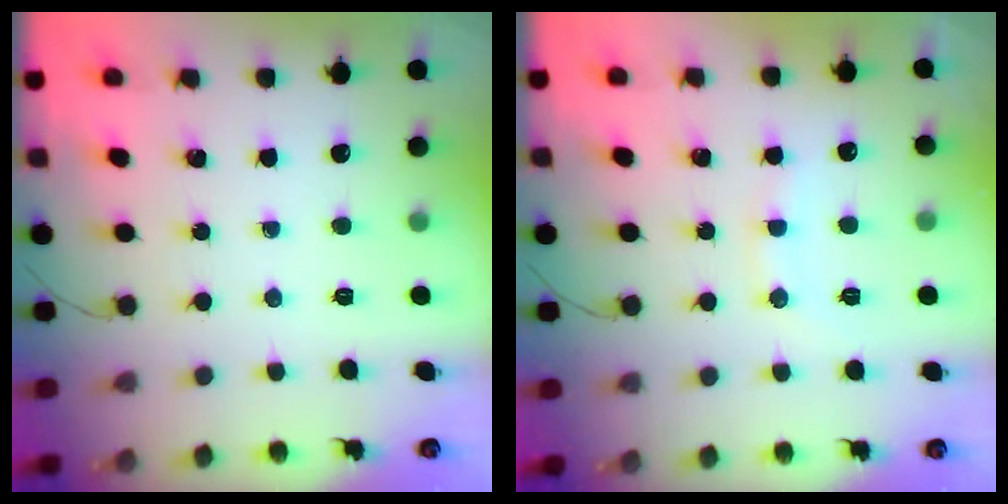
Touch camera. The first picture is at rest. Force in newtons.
{"total": 8.8, "press": 8.8, "slide": 0.9}